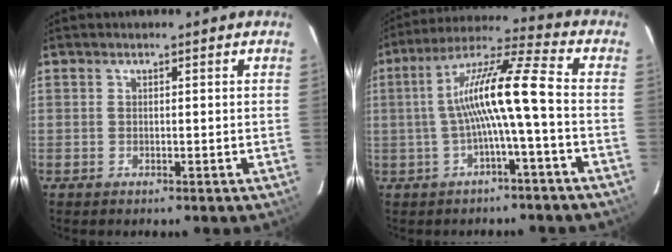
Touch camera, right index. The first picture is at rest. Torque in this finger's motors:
{"motor_torque": [1.53, -0.61, 1.05, 0.21]}